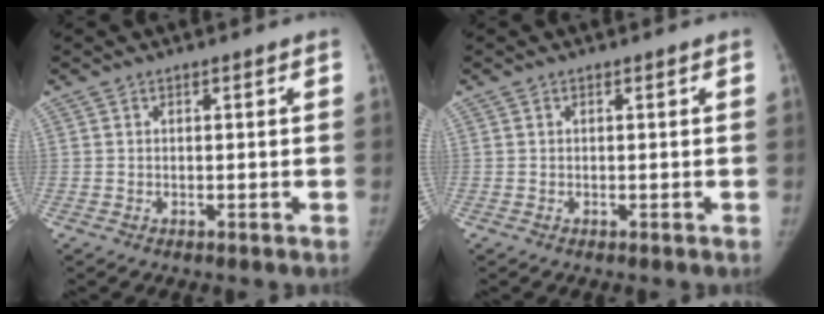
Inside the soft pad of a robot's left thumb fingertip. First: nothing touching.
{"total": 0.0}